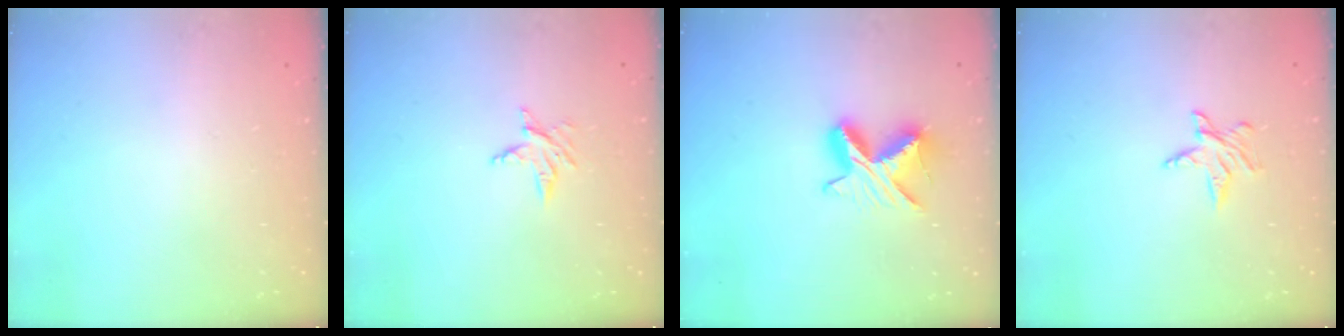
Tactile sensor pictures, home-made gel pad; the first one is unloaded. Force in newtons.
{"total": 3.6, "press": 3.5, "slide": 0.5}
{"total": 9.0, "press": 9.0, "slide": 0.3}
{"total": 3.9, "press": 3.9, "slide": 0.5}